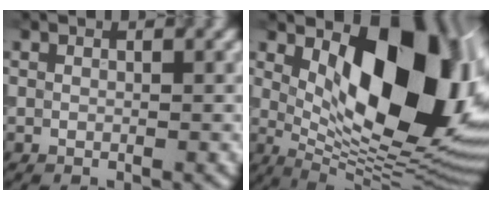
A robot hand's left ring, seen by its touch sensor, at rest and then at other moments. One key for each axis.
{"total": 14.8, "fx": 3.4, "fy": 6.7, "fz": 12.8, "tx": -0.164, "ty": -0.003, "tz": 0.052}